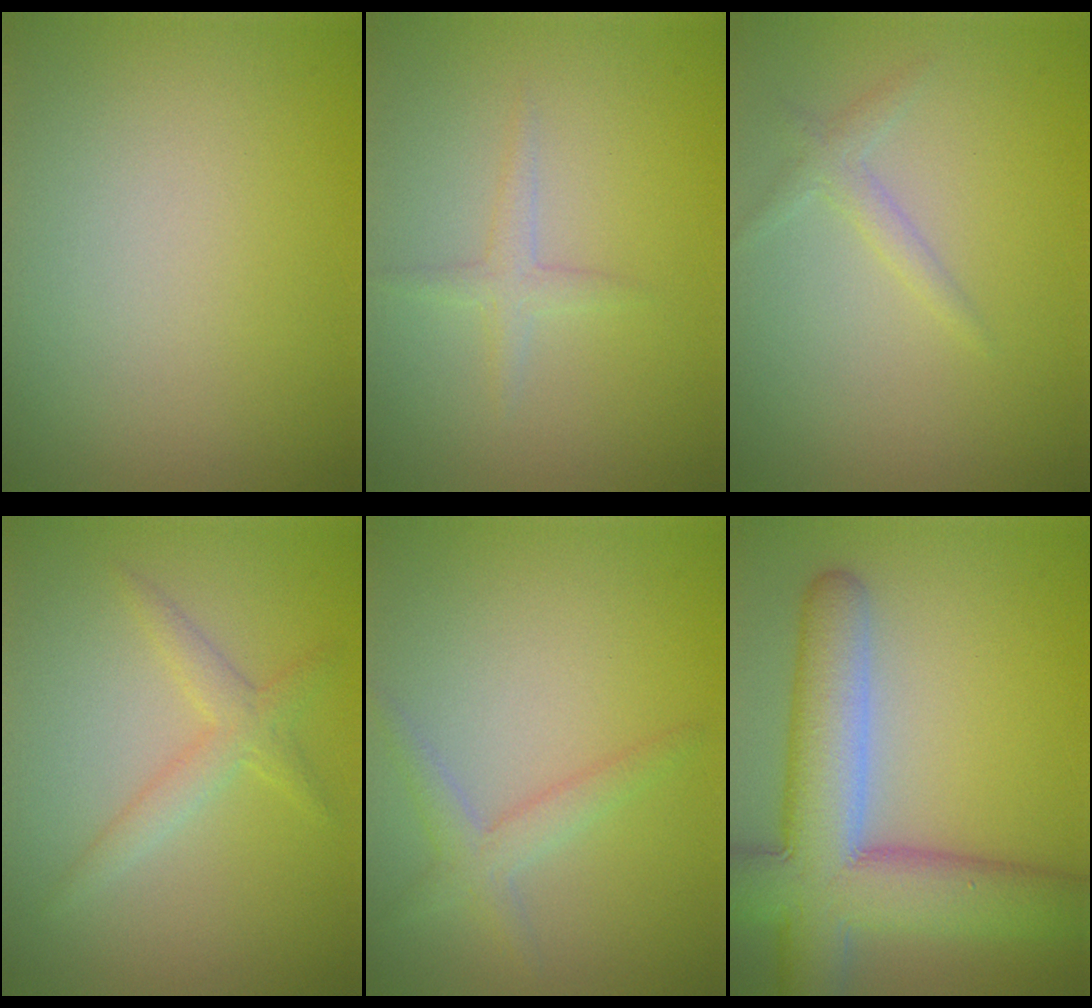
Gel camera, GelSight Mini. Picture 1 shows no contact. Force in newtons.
{"total": 1.4, "press": 1.4, "slide": 0.0}
{"total": 1.4, "press": 1.4, "slide": 0.1}
{"total": 2.2, "press": 2.2, "slide": 0.2}
{"total": 2.2, "press": 2.2, "slide": 0.1}
{"total": 10.2, "press": 10.2, "slide": 0.8}